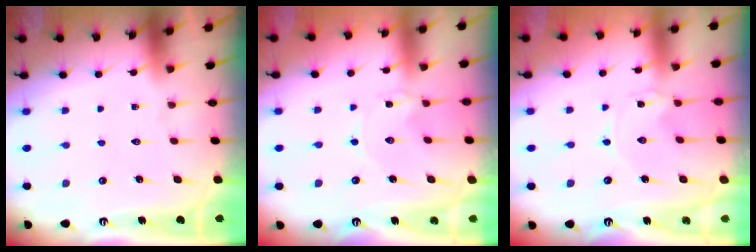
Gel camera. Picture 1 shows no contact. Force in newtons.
{"total": 0.0}
{"total": 0.0}